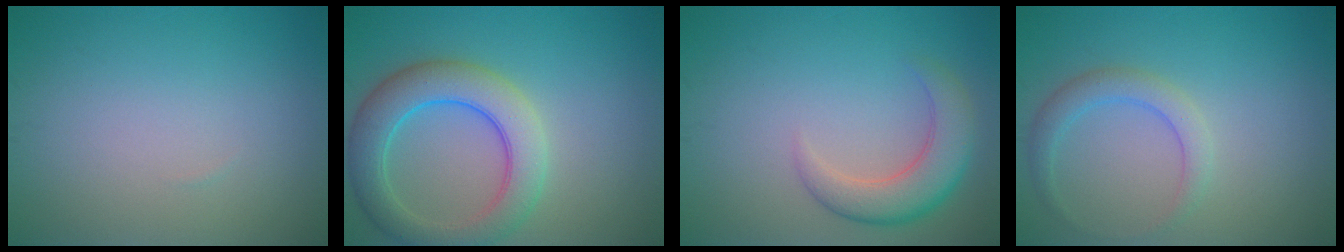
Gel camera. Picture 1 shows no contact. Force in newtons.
{"total": 6.3, "press": 6.3, "slide": 0.4}
{"total": 4.3, "press": 4.3, "slide": 0.2}
{"total": 2.4, "press": 2.4, "slide": 0.1}